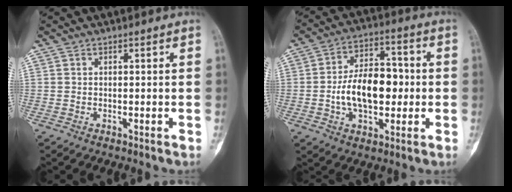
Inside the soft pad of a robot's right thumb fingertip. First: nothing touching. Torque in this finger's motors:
{"motor_torque": [1.39, 1.40, 1.46, -0.12, 0.38]}